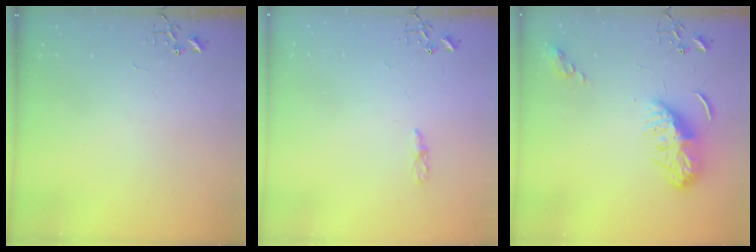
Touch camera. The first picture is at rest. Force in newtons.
{"total": 3.2, "press": 3.2, "slide": 0.4}
{"total": 10.0, "press": 10.0, "slide": 0.9}